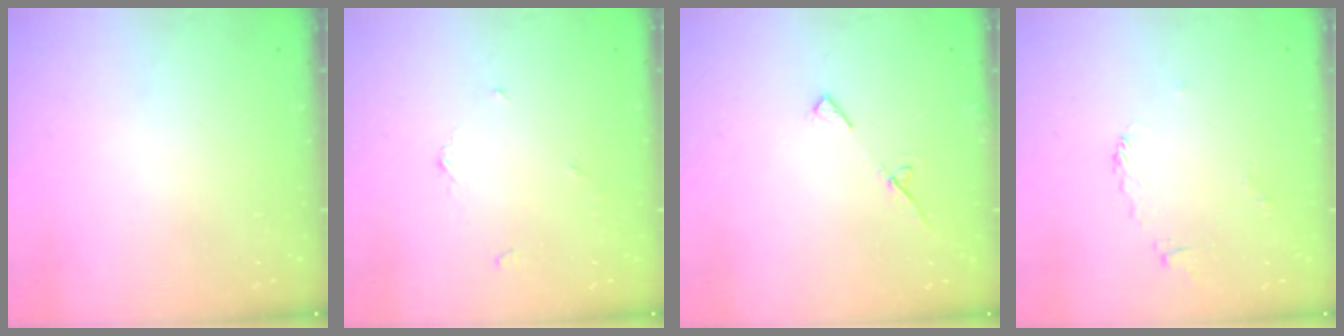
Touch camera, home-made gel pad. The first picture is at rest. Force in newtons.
{"total": 3.0, "press": 2.9, "slide": 0.4}
{"total": 4.8, "press": 4.8, "slide": 0.5}
{"total": 3.2, "press": 3.1, "slide": 0.8}